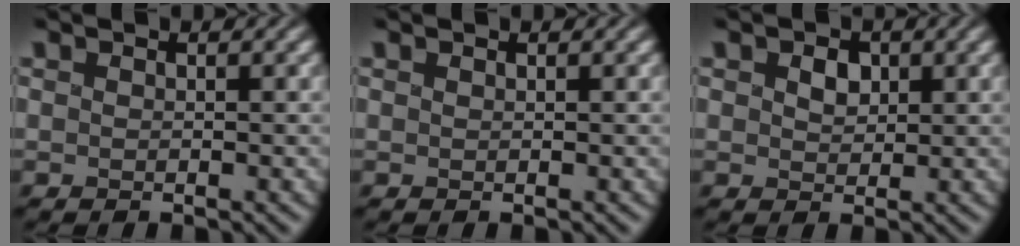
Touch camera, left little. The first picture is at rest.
{"total": 0.0}
{"total": 1.7, "force": [0.2, 1.4, 1.0], "torque": [-0.019, 0.000, 0.002]}